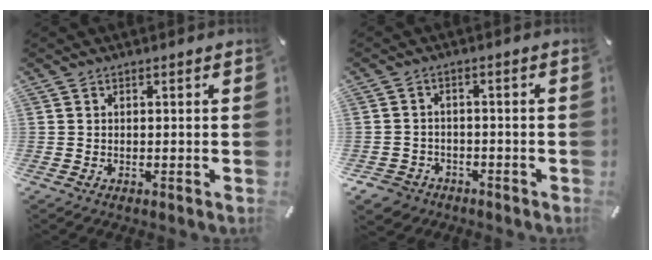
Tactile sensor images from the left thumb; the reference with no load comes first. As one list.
[{"total": 4.4, "force": [-2.7, 3.3, 0.9], "torque": [-0.026, 0.012, -0.055]}]